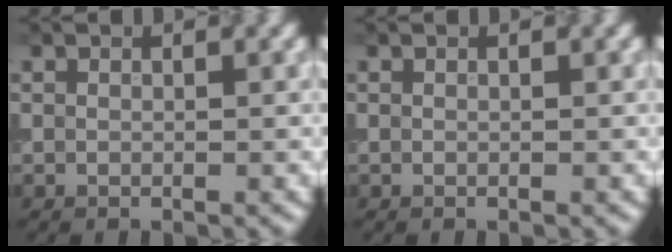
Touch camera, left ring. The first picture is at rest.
{"total": 0.0}